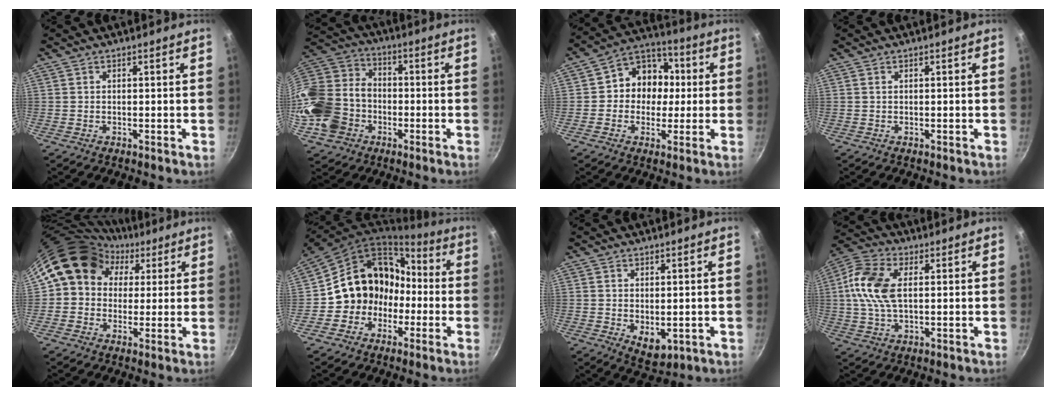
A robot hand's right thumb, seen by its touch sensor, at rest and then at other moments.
{"total": 20.0, "force": [-5.4, 16.2, 10.4], "torque": [-0.227, 0.055, -0.102]}
{"total": 11.2, "force": [0.4, 9.8, 5.4], "torque": [-0.033, 0.025, -0.013]}
{"total": 0.0}
{"total": 12.8, "force": [4.2, 10.6, 5.8], "torque": [-0.058, 0.018, 0.053]}
{"total": 15.3, "force": [-2.9, 13.6, 6.3], "torque": [-0.057, 0.075, -0.047]}
{"total": 5.6, "force": [-0.5, 3.5, 4.4], "torque": [-0.058, -0.013, 0.003]}
{"total": 11.6, "force": [1.5, 6.6, 9.4], "torque": [-0.188, 0.018, 0.015]}